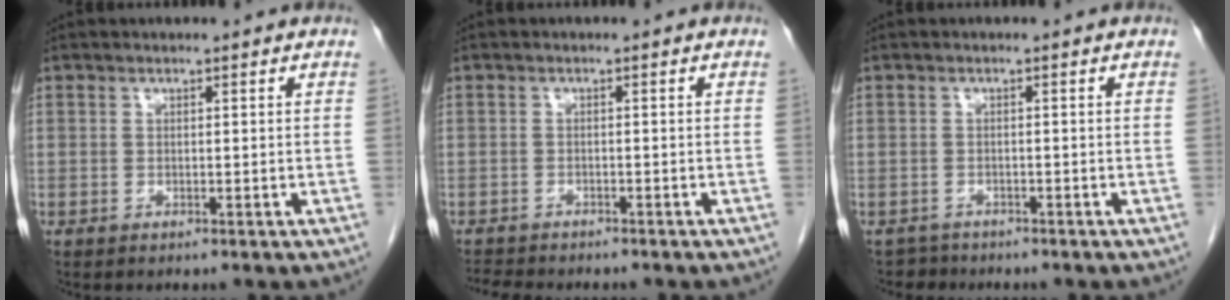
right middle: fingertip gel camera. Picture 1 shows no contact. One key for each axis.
{"total": 4.7, "fx": -4.3, "fy": 1.0, "fz": 1.5, "tx": -0.026, "ty": -0.009, "tz": -0.067}
{"total": 1.9, "fx": -1.6, "fy": 0.7, "fz": -0.7, "tx": 0.008, "ty": -0.001, "tz": -0.028}